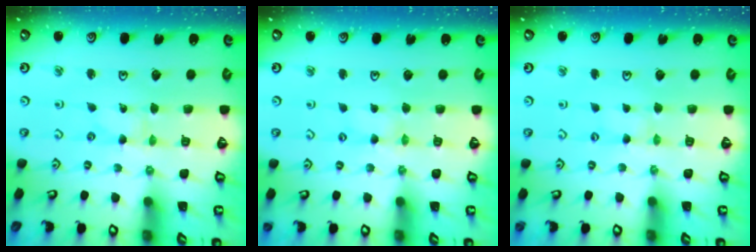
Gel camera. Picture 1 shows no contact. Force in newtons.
{"total": 2.1, "press": 2.1, "slide": 0.3}
{"total": 0.0}